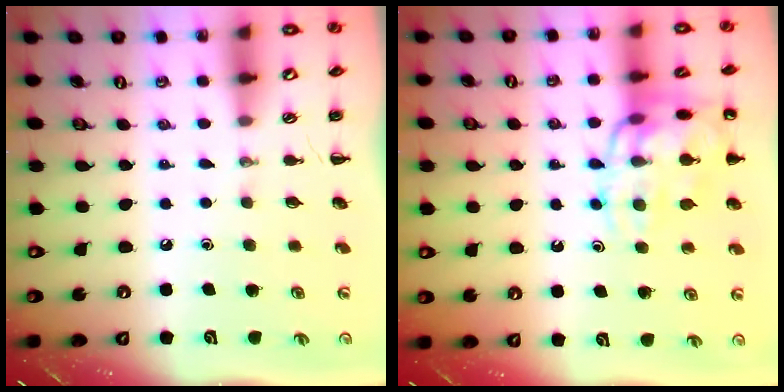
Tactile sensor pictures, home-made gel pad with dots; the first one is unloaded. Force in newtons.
{"total": 16.0, "press": 15.9, "slide": 1.8}